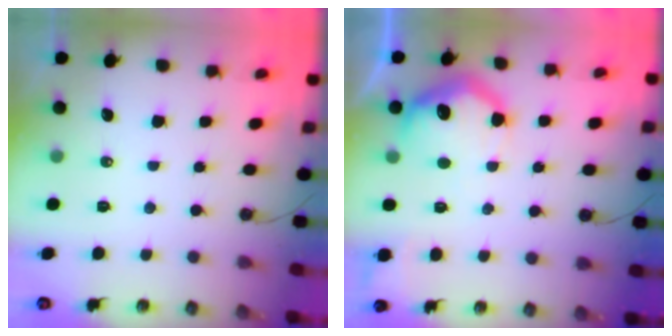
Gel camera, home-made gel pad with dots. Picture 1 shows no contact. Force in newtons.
{"total": 14.6, "press": 14.5, "slide": 0.8}